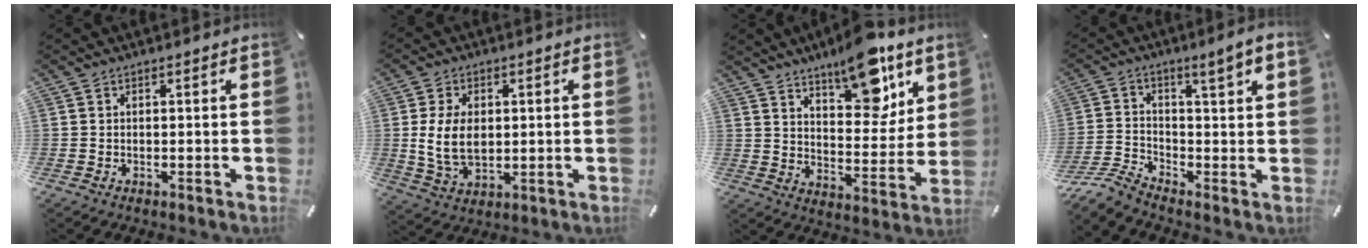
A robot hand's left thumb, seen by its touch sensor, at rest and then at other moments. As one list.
[{"total": 9.6, "force": [0.8, 6.5, 7.0], "torque": [-0.157, 0.002, 0.013]}, {"total": 14.4, "force": [10.6, 6.0, 7.7], "torque": [-0.094, -0.071, 0.182]}, {"total": 7.3, "force": [-3.6, 2.5, 5.9], "torque": [-0.118, 0.010, -0.073]}]